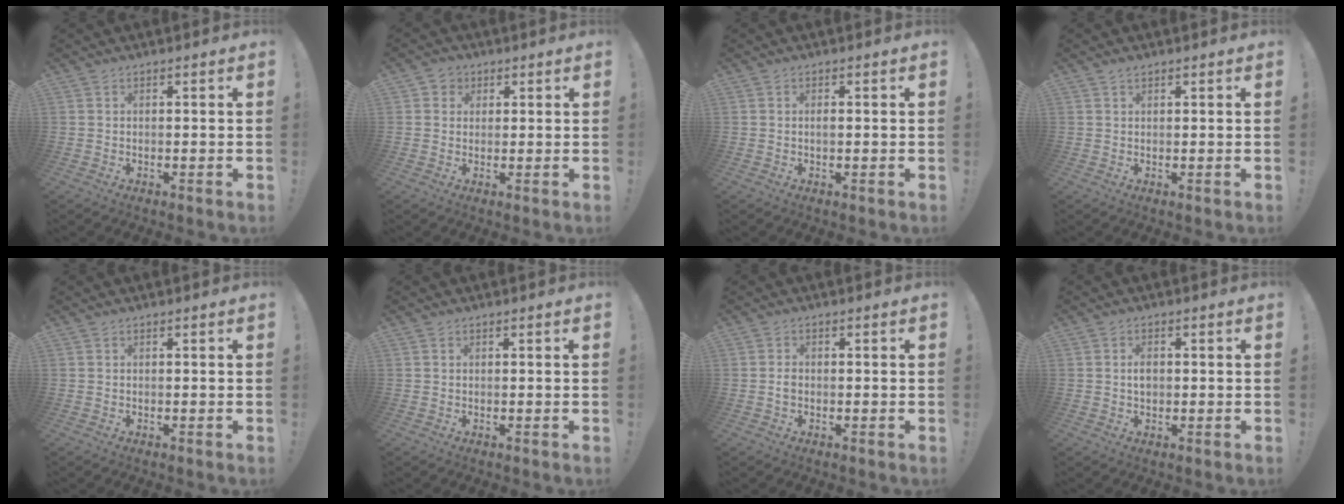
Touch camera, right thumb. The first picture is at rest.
{"total": 3.9, "force": [0.9, 3.7, 0.8], "torque": [-0.011, 0.001, 0.015]}
{"total": 0.7, "force": [-0.3, 0.1, 0.6], "torque": [-0.008, -0.001, -0.006]}
{"total": 0.9, "force": [0.7, 0.3, 0.4], "torque": [-0.015, 0.003, 0.015]}
{"total": 0.0}
{"total": 0.0}
{"total": 1.4, "force": [-0.5, 0.9, 1.0], "torque": [-0.026, 0.006, -0.008]}
{"total": 2.7, "force": [-0.1, 1.8, 2.0], "torque": [-0.029, 0.003, -0.003]}